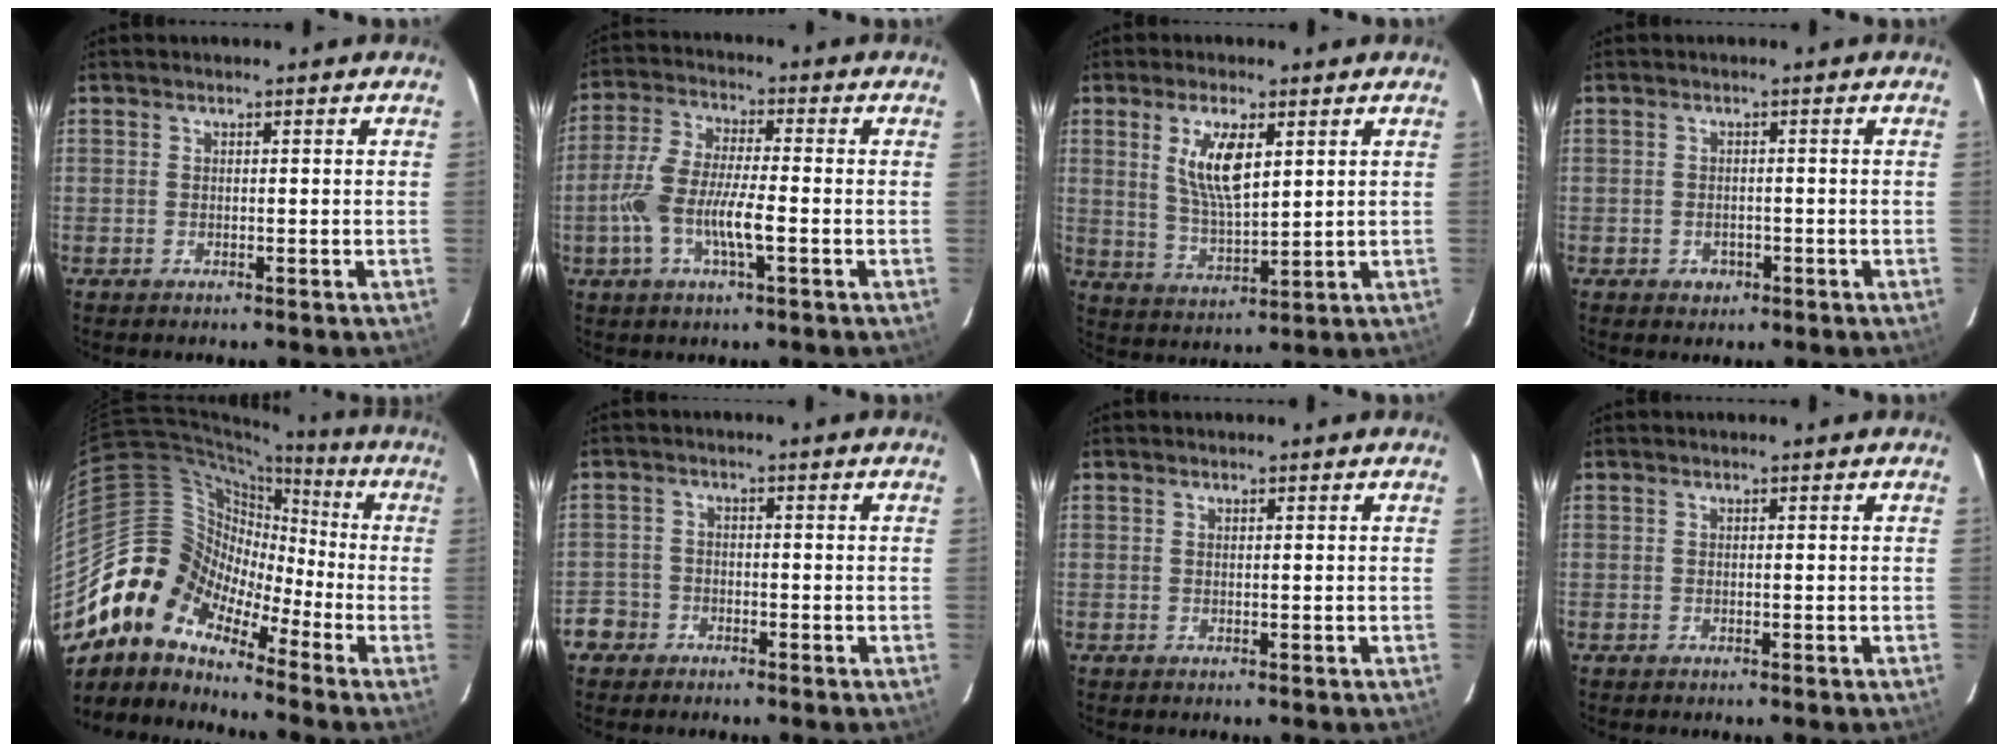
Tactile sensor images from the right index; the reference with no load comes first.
{"total": 10.5, "force": [-2.9, 2.6, 9.7], "torque": [-0.203, -0.002, -0.058]}
{"total": 9.0, "force": [3.2, 3.2, 7.7], "torque": [-0.144, -0.002, 0.070]}
{"total": 2.4, "force": [-1.0, 2.1, 0.7], "torque": [-0.014, 0.000, -0.006]}
{"total": 12.0, "force": [-8.4, 7.6, 4.0], "torque": [-0.071, 0.034, -0.191]}
{"total": 4.9, "force": [-2.9, 3.9, 0.5], "torque": [-0.014, 0.025, -0.057]}
{"total": 0.0}
{"total": 0.0}